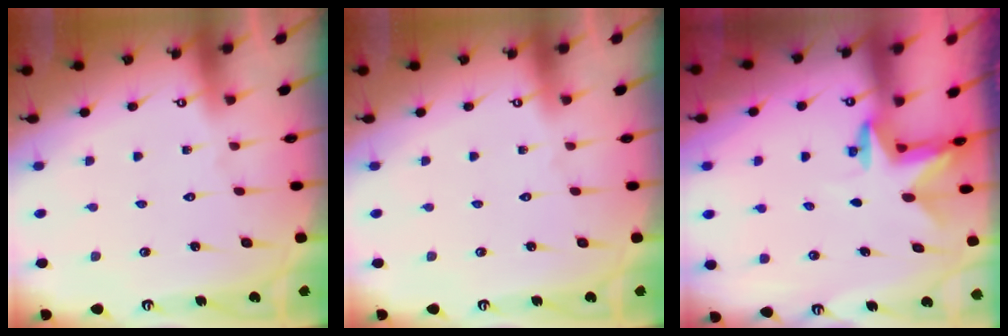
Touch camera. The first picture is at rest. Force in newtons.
{"total": 0.0}
{"total": 2.4, "press": 2.3, "slide": 0.4}